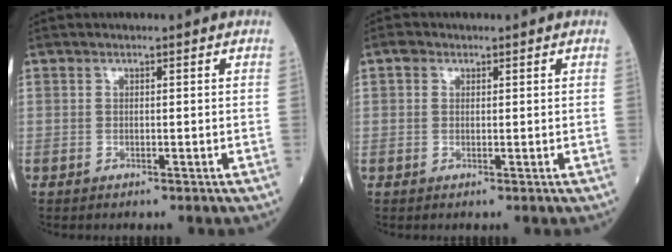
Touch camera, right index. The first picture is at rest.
{"total": 1.2, "force": [0.6, 1.0, 0.4], "torque": [-0.005, 0.007, 0.006]}